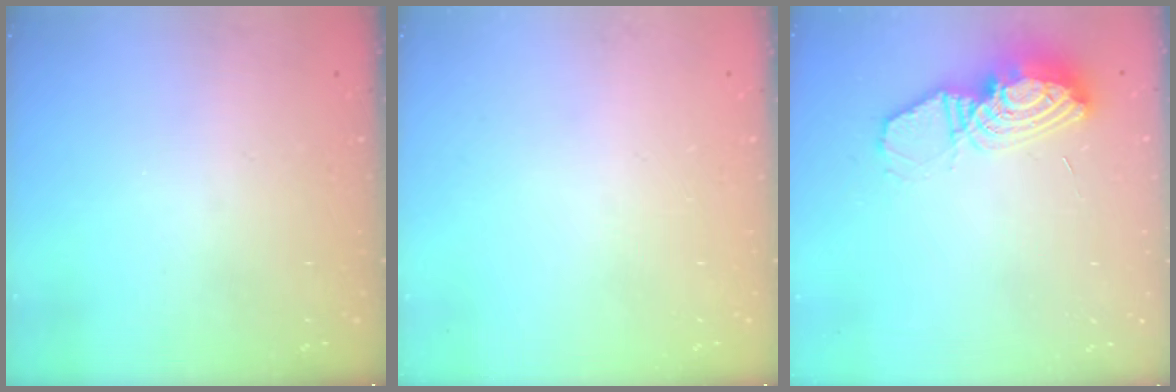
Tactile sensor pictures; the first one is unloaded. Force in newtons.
{"total": 0.0}
{"total": 12.6, "press": 12.5, "slide": 1.1}